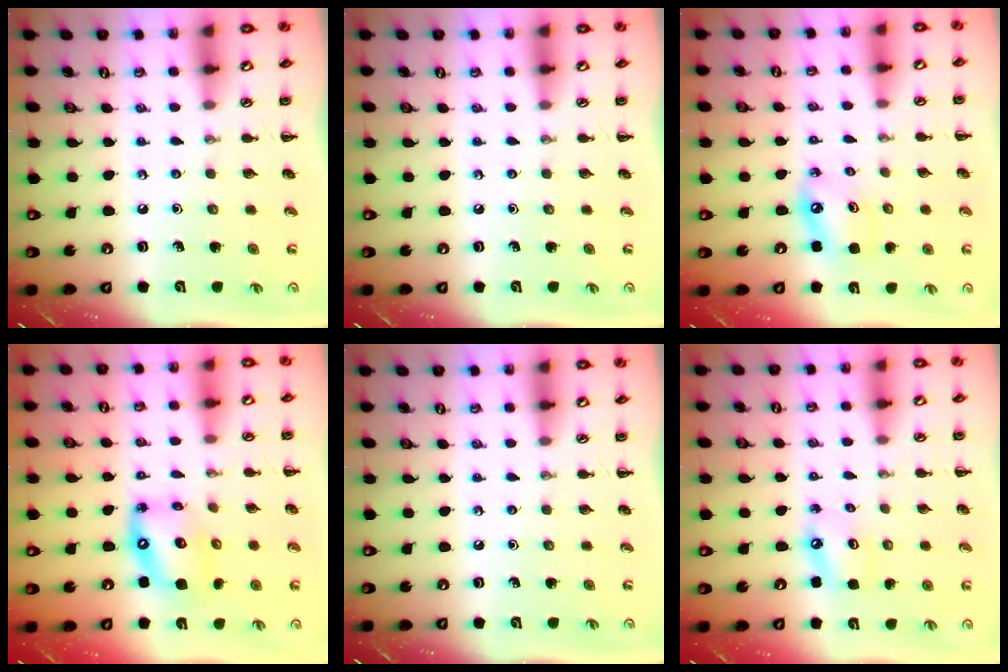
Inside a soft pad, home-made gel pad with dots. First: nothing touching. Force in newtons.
{"total": 0.0}
{"total": 6.4, "press": 6.2, "slide": 1.3}
{"total": 13.5, "press": 13.1, "slide": 3.4}
{"total": 0.0}
{"total": 5.3, "press": 5.3, "slide": 0.9}